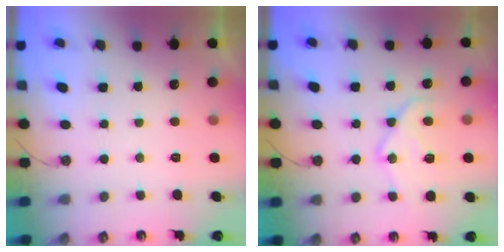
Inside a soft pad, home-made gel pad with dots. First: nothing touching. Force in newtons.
{"total": 14.8, "press": 14.7, "slide": 1.4}